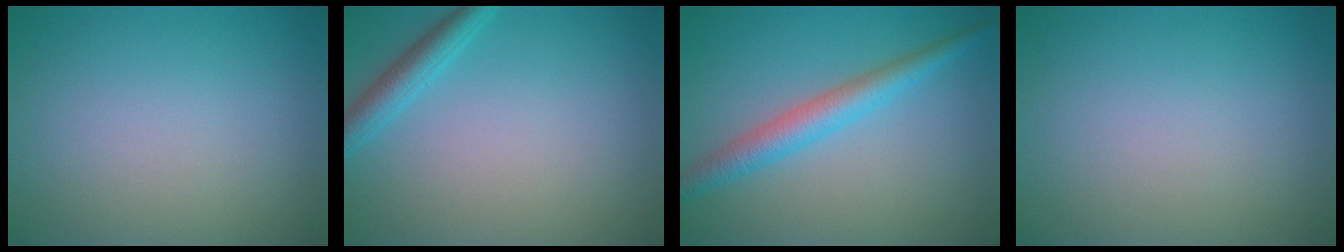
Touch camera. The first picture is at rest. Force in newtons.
{"total": 2.4, "press": 2.4, "slide": 0.1}
{"total": 3.4, "press": 3.4, "slide": 0.2}
{"total": 0.0}